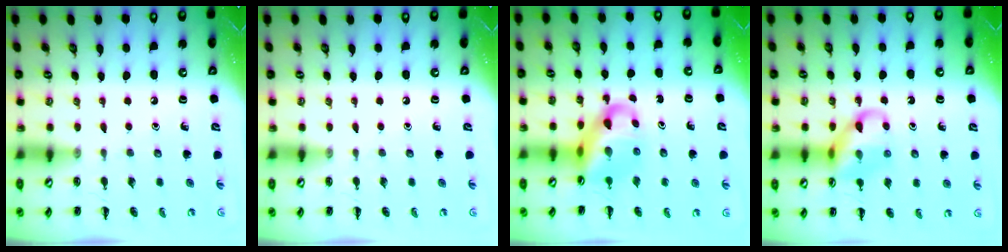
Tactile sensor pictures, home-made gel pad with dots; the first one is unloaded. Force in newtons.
{"total": 0.0}
{"total": 10.2, "press": 9.8, "slide": 2.8}
{"total": 11.7, "press": 11.7, "slide": 0.8}